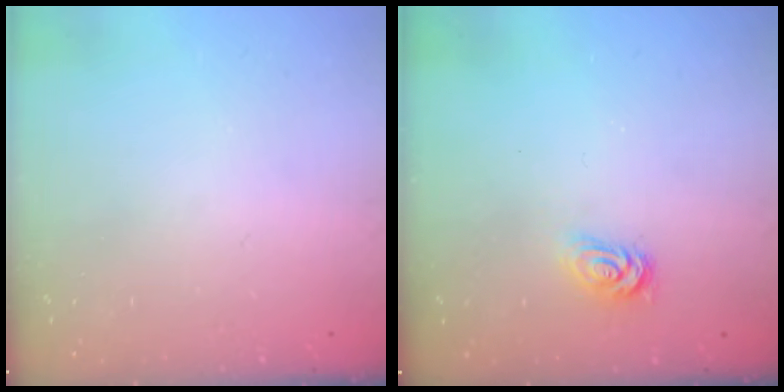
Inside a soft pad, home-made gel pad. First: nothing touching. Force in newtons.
{"total": 2.6, "press": 2.6, "slide": 0.4}